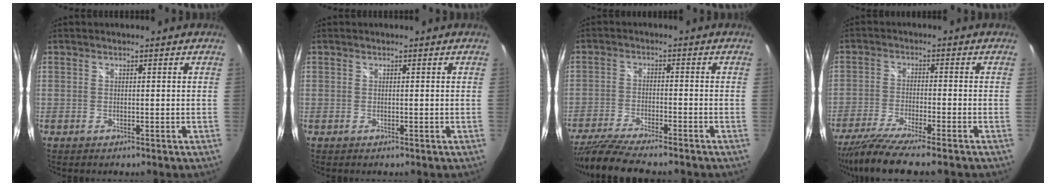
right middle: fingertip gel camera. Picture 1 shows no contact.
{"total": 0.0}
{"total": 10.7, "force": [-9.3, 0.9, 5.1], "torque": [-0.120, -0.026, -0.160]}
{"total": 9.7, "force": [-8.1, -0.2, 5.4], "torque": [-0.120, -0.034, -0.141]}